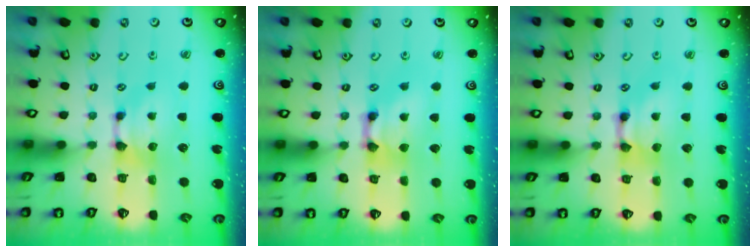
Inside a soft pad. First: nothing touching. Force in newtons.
{"total": 2.5, "press": 2.5, "slide": 0.2}
{"total": 2.2, "press": 2.2, "slide": 0.1}